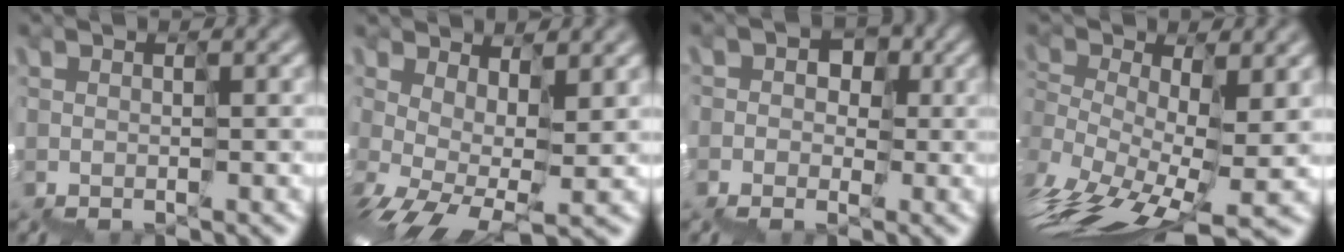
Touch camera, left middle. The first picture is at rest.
{"total": 2.8, "force": [-0.8, 1.1, 2.5], "torque": [-0.068, 0.001, -0.014]}
{"total": 5.2, "force": [-0.2, 4.8, 2.0], "torque": [-0.025, 0.014, -0.018]}
{"total": 6.6, "force": [-3.3, 2.8, 5.0], "torque": [-0.123, -0.008, -0.067]}